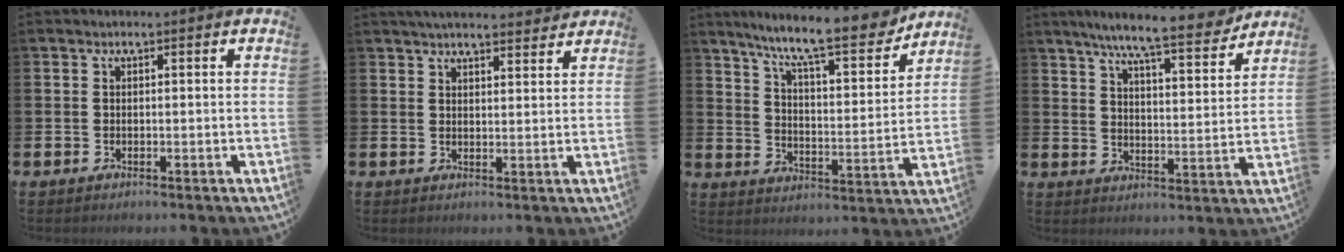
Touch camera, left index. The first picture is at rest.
{"total": 4.0, "force": [3.9, 0.4, 0.6], "torque": [-0.016, -0.016, 0.072]}
{"total": 11.8, "force": [10.3, 1.4, 5.6], "torque": [-0.129, -0.059, 0.174]}
{"total": 9.3, "force": [8.3, 0.5, 4.1], "torque": [-0.090, -0.047, 0.141]}